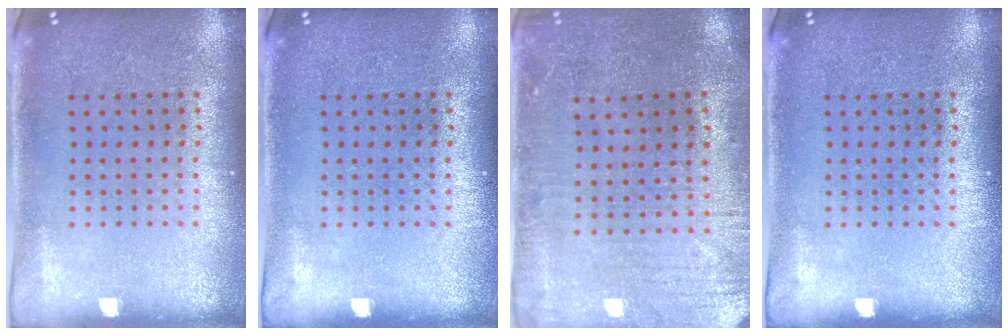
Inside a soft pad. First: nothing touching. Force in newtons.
{"total": 0.0}
{"total": 0.6, "press": 0.4, "slide": 0.4}
{"total": 0.0}